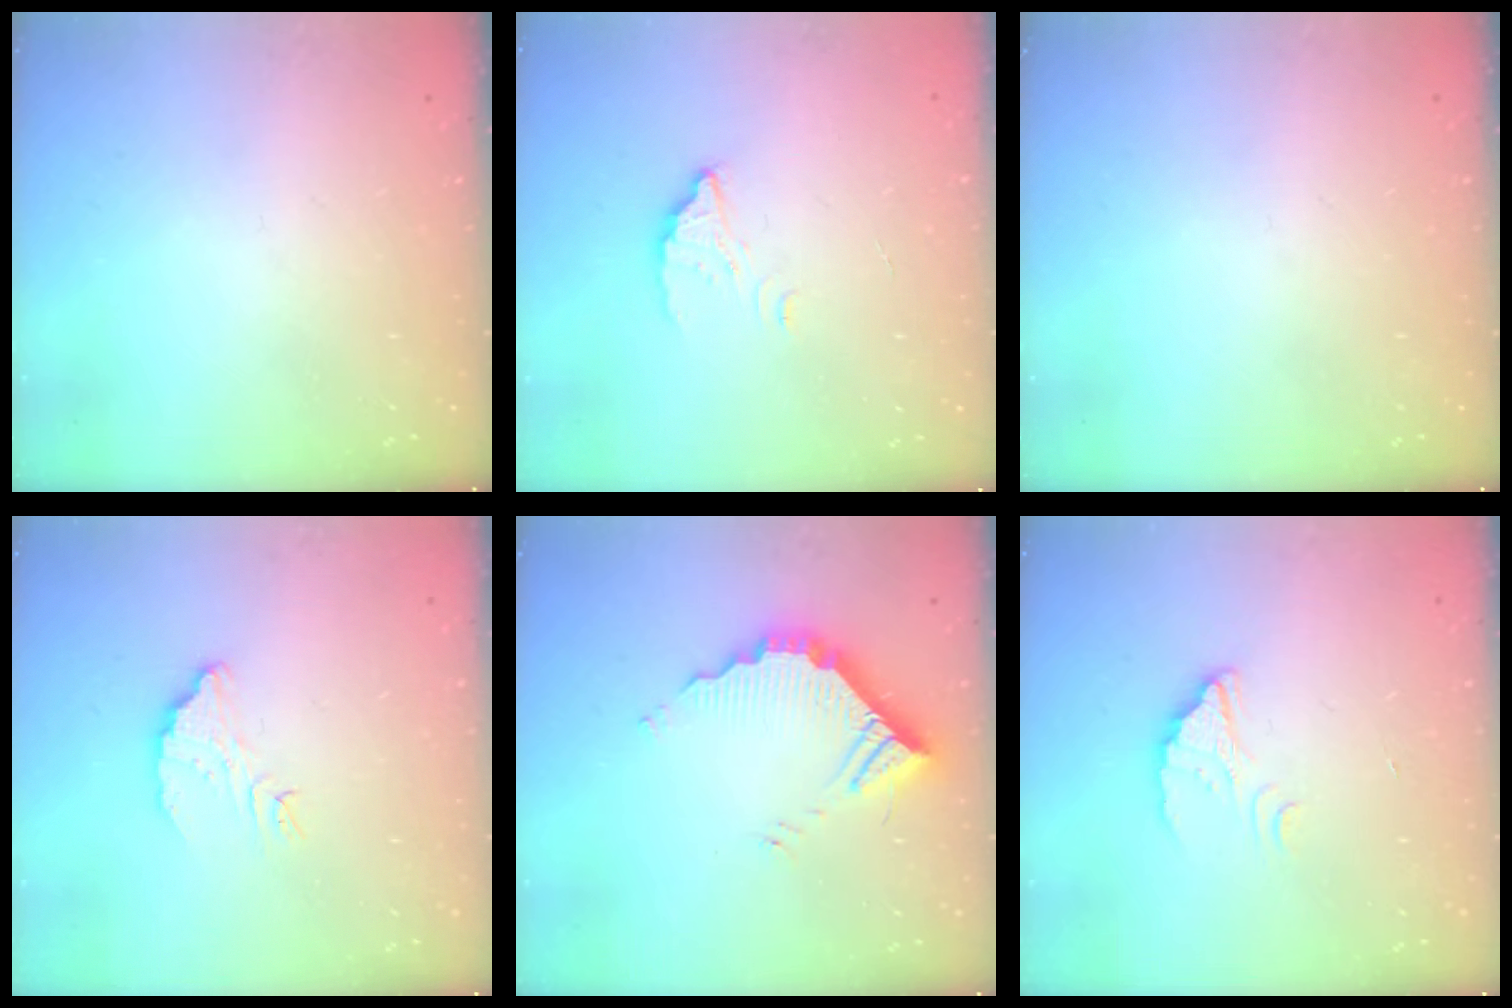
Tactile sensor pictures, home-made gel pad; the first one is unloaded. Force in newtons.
{"total": 2.9, "press": 2.9, "slide": 0.2}
{"total": 0.0}
{"total": 5.4, "press": 5.4, "slide": 0.3}
{"total": 10.1, "press": 10.1, "slide": 0.4}
{"total": 2.7, "press": 2.7, "slide": 0.1}